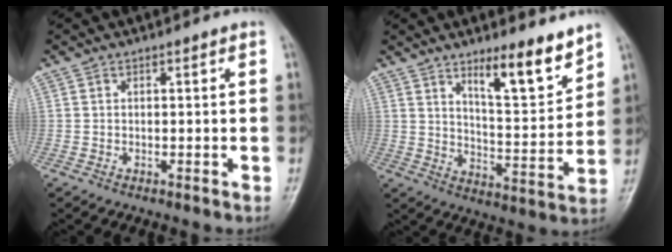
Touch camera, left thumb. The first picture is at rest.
{"total": 11.2, "force": [8.0, 2.5, 7.4], "torque": [-0.096, -0.070, 0.134]}